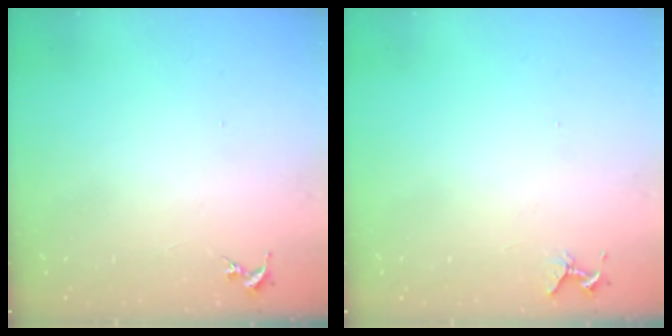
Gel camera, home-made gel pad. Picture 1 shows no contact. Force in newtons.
{"total": 4.2, "press": 4.2, "slide": 0.4}